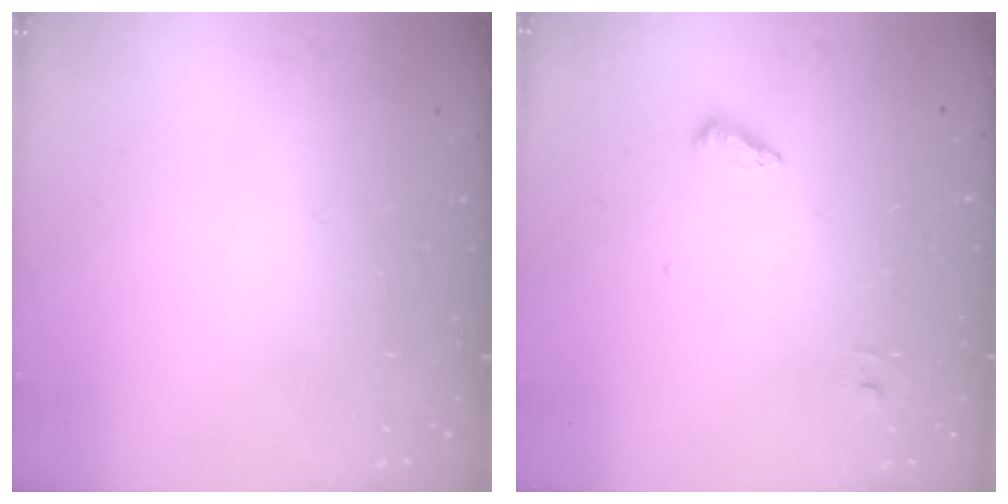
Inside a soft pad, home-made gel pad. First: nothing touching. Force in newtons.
{"total": 5.9, "press": 5.8, "slide": 1.4}